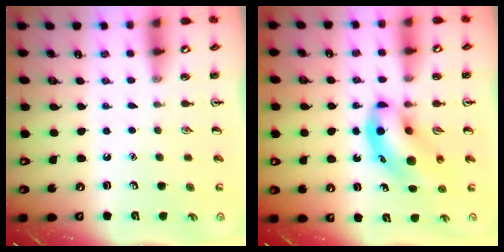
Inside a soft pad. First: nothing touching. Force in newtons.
{"total": 11.6, "press": 11.2, "slide": 3.2}